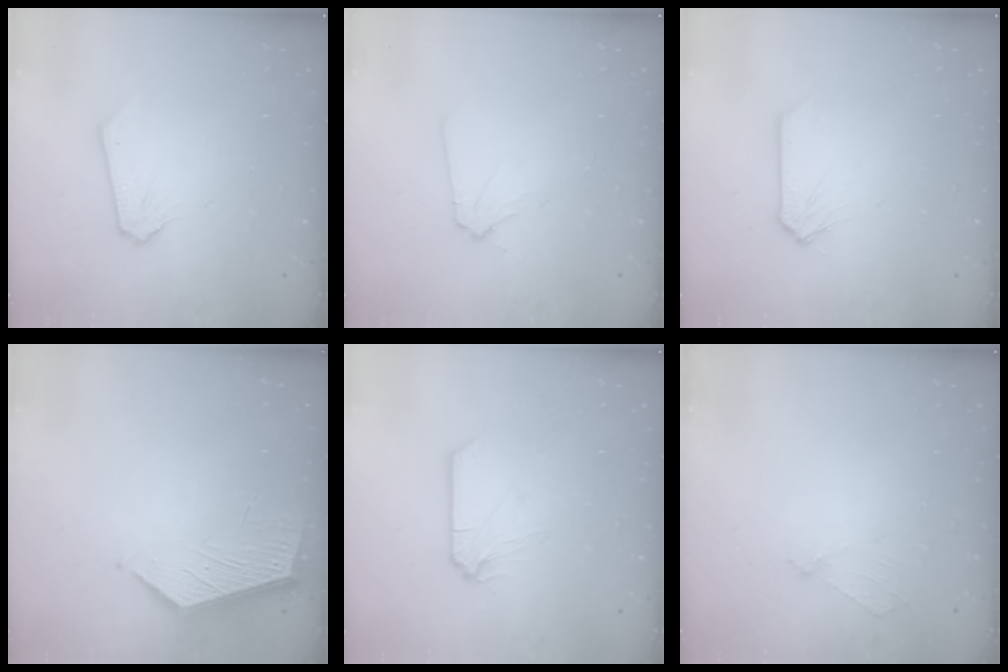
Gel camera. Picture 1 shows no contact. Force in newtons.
{"total": 2.3, "press": 2.3, "slide": 0.3}
{"total": 0.0}
{"total": 6.0, "press": 6.0, "slide": 0.5}
{"total": 0.0}
{"total": 2.2, "press": 2.2, "slide": 0.2}